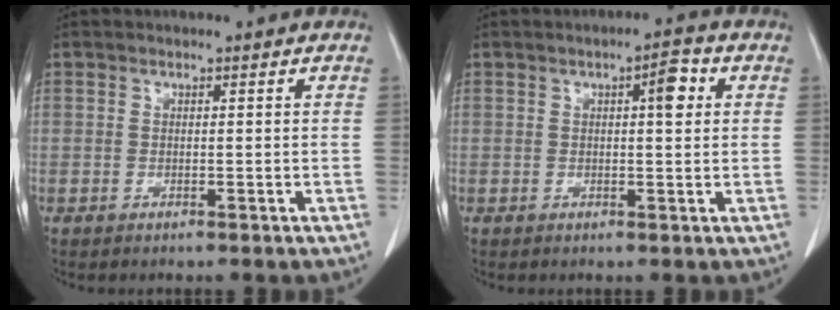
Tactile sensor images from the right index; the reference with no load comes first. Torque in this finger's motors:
{"motor_torque": [0.08, 0.05, 0.06, 0.03]}